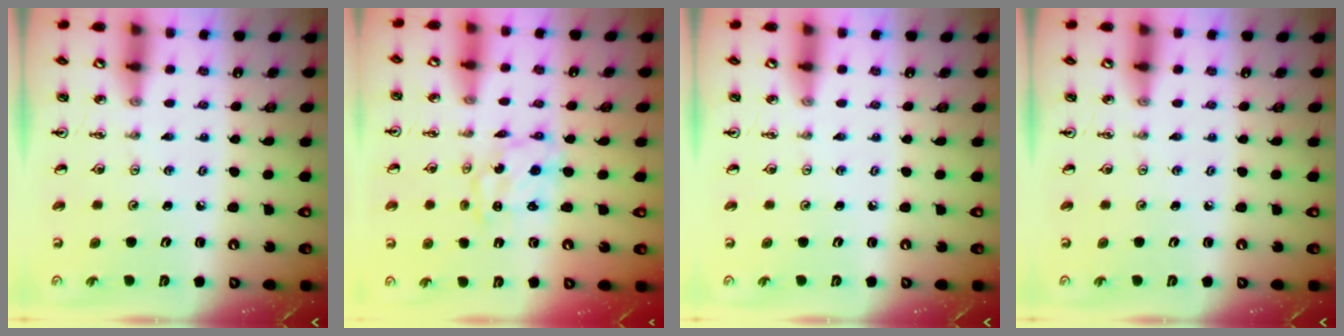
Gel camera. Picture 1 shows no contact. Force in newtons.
{"total": 2.7, "press": 2.7, "slide": 0.3}
{"total": 0.0}
{"total": 0.0}